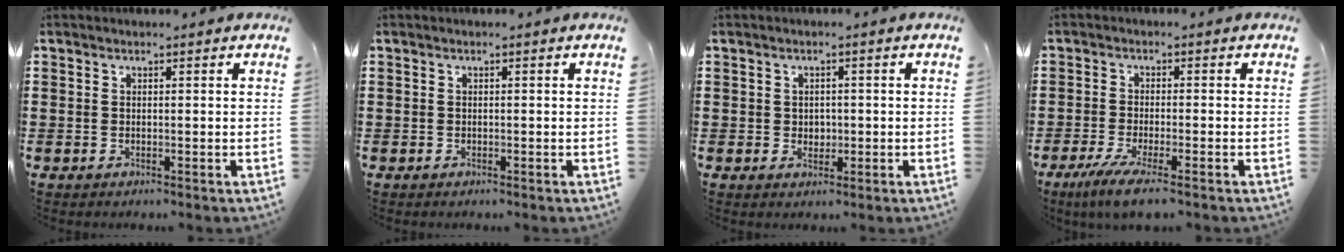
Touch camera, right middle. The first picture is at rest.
{"total": 0.0}
{"total": 1.7, "force": [0.0, 1.5, 0.6], "torque": [-0.015, 0.007, -0.002]}
{"total": 4.3, "force": [-3.1, 0.0, 3.0], "torque": [-0.069, -0.020, -0.061]}